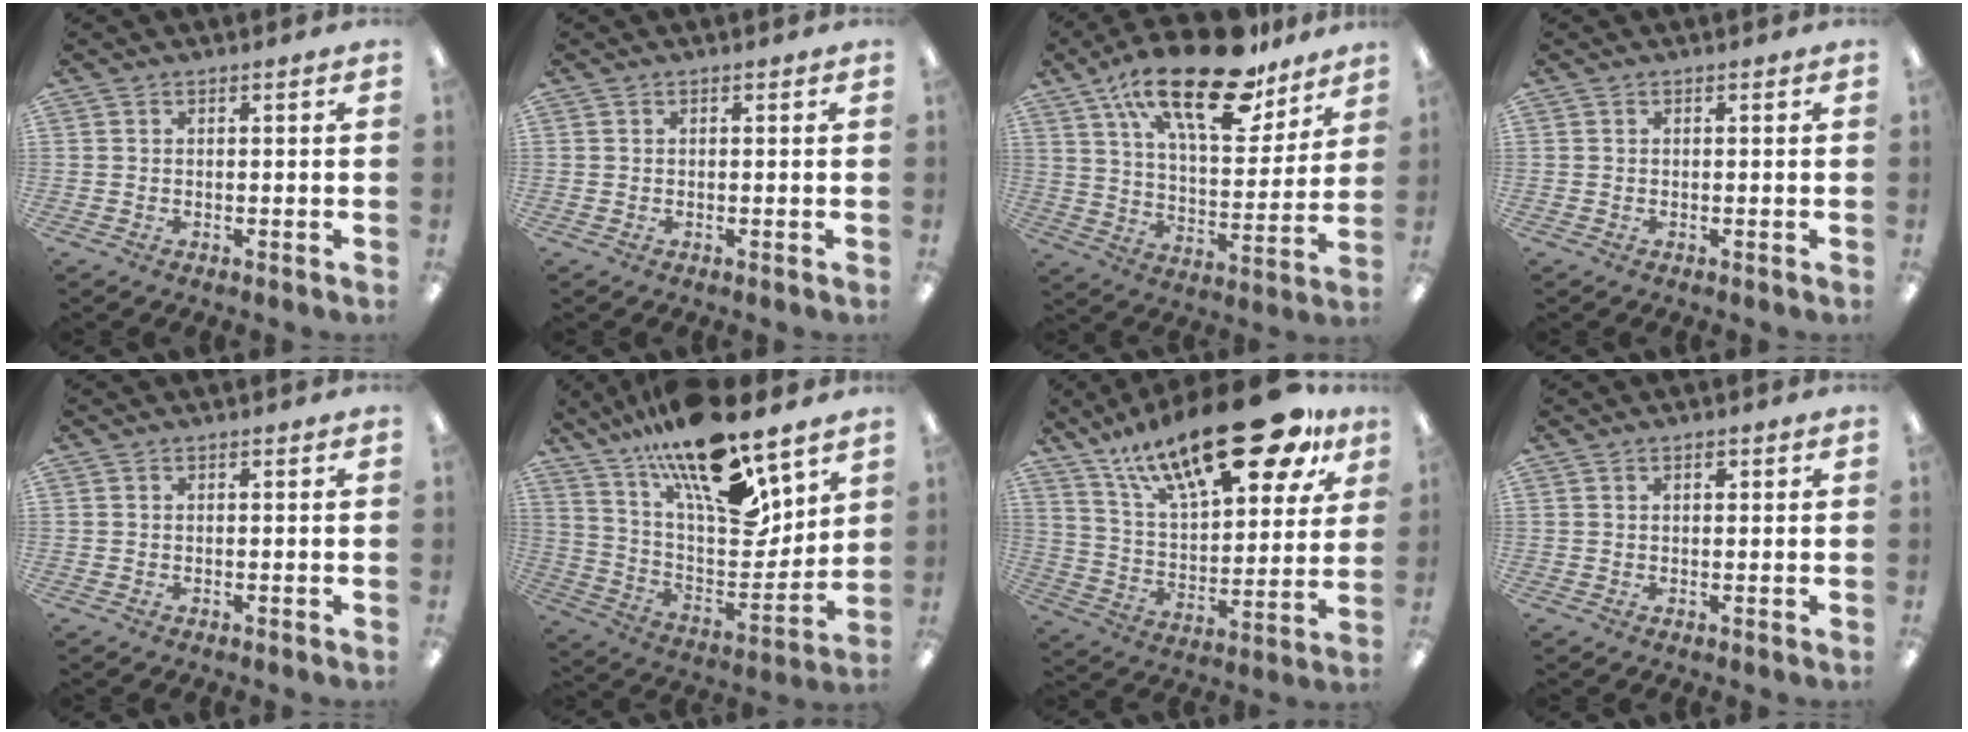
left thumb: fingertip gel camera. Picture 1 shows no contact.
{"total": 0.0}
{"total": 25.1, "force": [16.5, 9.9, 16.1], "torque": [-0.261, -0.091, 0.278]}
{"total": 0.0}
{"total": 0.0}
{"total": 20.9, "force": [15.7, 6.0, 12.4], "torque": [-0.217, -0.109, 0.270]}
{"total": 26.7, "force": [17.8, 9.7, 17.4], "torque": [-0.272, -0.098, 0.294]}
{"total": 1.4, "force": [0.8, 0.8, 0.8], "torque": [-0.009, 0.001, 0.011]}